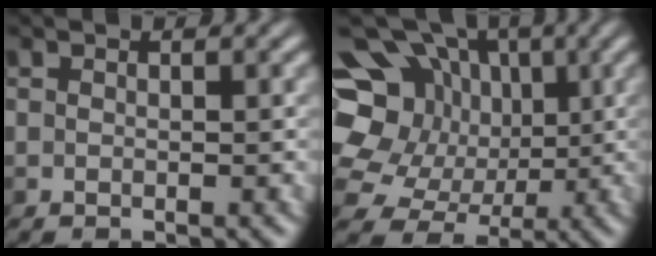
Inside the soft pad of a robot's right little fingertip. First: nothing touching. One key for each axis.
{"total": 14.6, "fx": 3.9, "fy": 11.8, "fz": 7.8, "tx": -0.186, "ty": 0.039, "tz": 0.067}